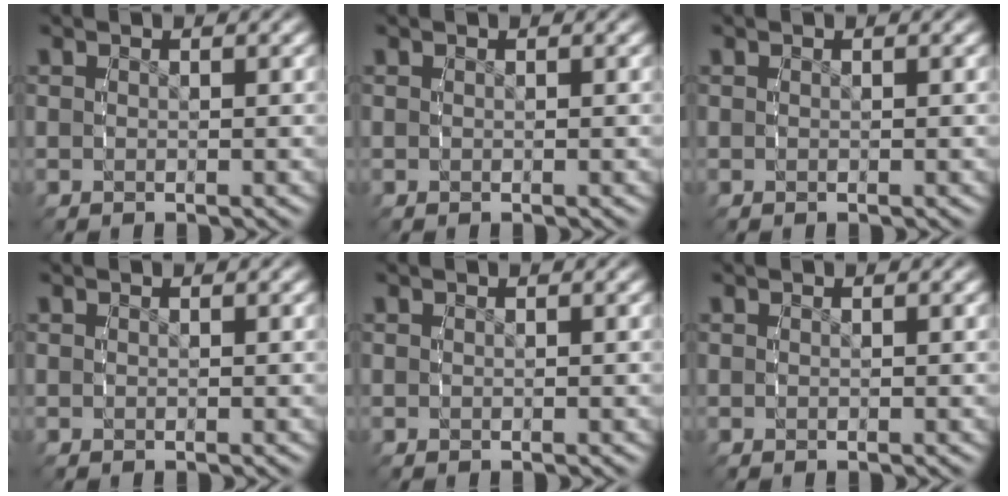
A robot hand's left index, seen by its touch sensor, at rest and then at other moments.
{"total": 0.0}
{"total": 0.0}
{"total": 0.0}
{"total": 0.0}
{"total": 0.0}